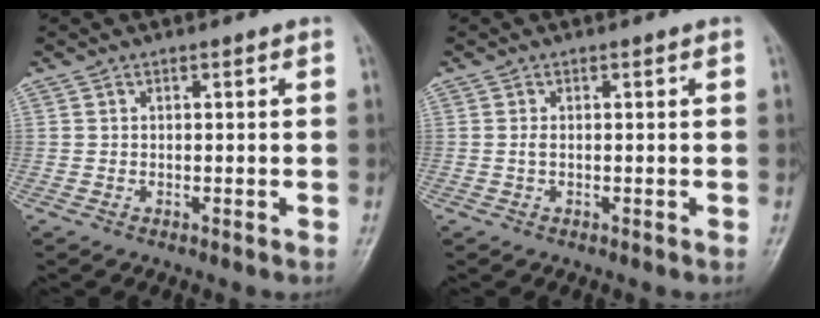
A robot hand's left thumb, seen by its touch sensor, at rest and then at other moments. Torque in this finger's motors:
{"motor_torque": [0.22, 0.22, 0.11, 0.04, 0.00]}